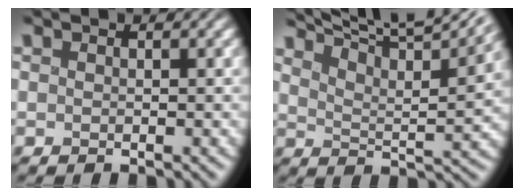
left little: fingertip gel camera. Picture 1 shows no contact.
{"total": 10.0, "force": [8.1, 2.0, 5.6], "torque": [-0.093, 0.007, 0.100]}